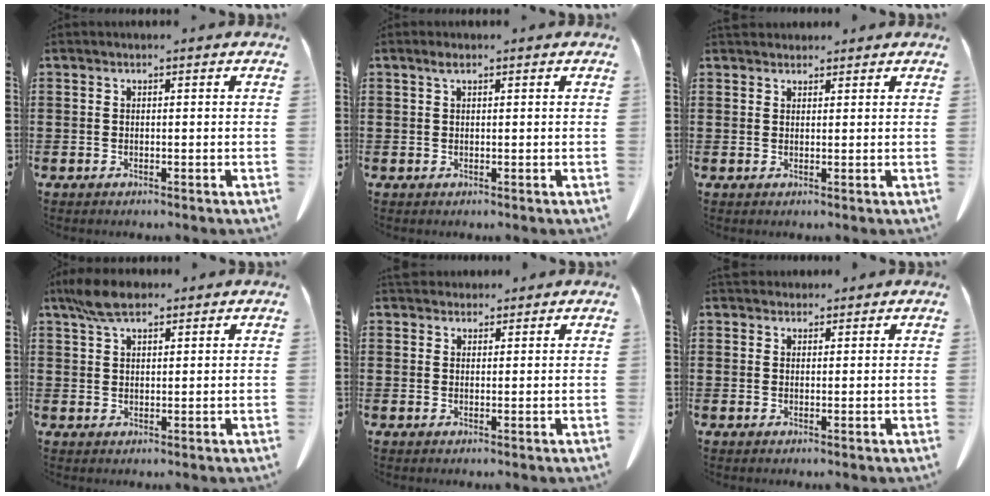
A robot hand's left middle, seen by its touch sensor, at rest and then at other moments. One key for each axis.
{"total": 1.0, "fx": 0.5, "fy": 0.4, "fz": 0.8, "tx": -0.019, "ty": 0.002, "tz": 0.010}
{"total": 1.8, "fx": 1.8, "fy": 0.5, "fz": 0.0, "tx": -0.007, "ty": -0.002, "tz": 0.037}
{"total": 5.6, "fx": 4.0, "fy": 2.0, "fz": 3.4, "tx": -0.078, "ty": 0.002, "tz": 0.076}
{"total": 2.6, "fx": 2.4, "fy": 0.8, "fz": 0.2, "tx": -0.012, "ty": -0.002, "tz": 0.048}
{"total": 2.2, "fx": 2.1, "fy": 0.7, "fz": 0.1, "tx": -0.007, "ty": -0.002, "tz": 0.042}